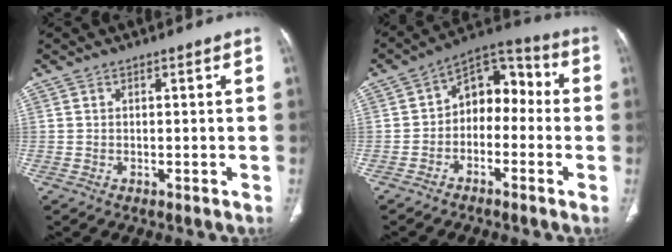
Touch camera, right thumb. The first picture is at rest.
{"total": 10.2, "force": [-1.4, 7.2, 7.0], "torque": [-0.063, 0.049, -0.042]}